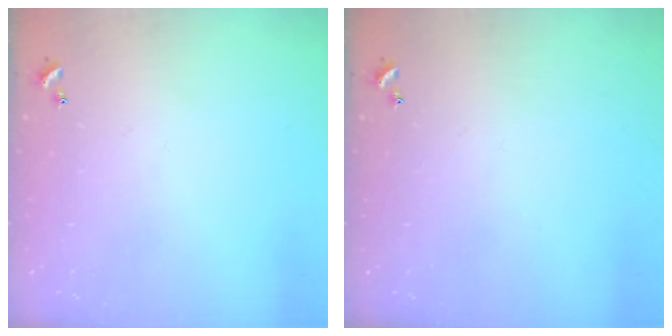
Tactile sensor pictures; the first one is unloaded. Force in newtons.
{"total": 0.0}